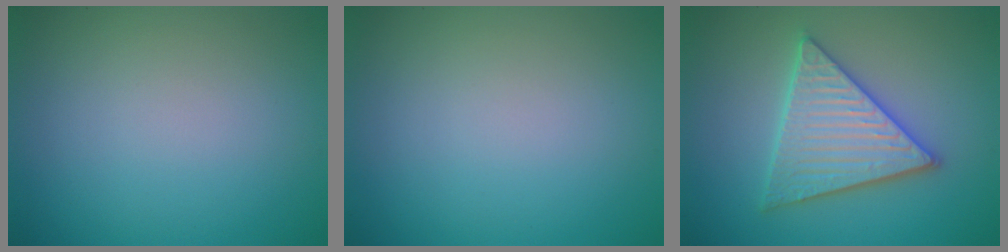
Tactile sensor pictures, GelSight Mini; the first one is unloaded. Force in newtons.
{"total": 0.0}
{"total": 5.7, "press": 5.6, "slide": 0.6}